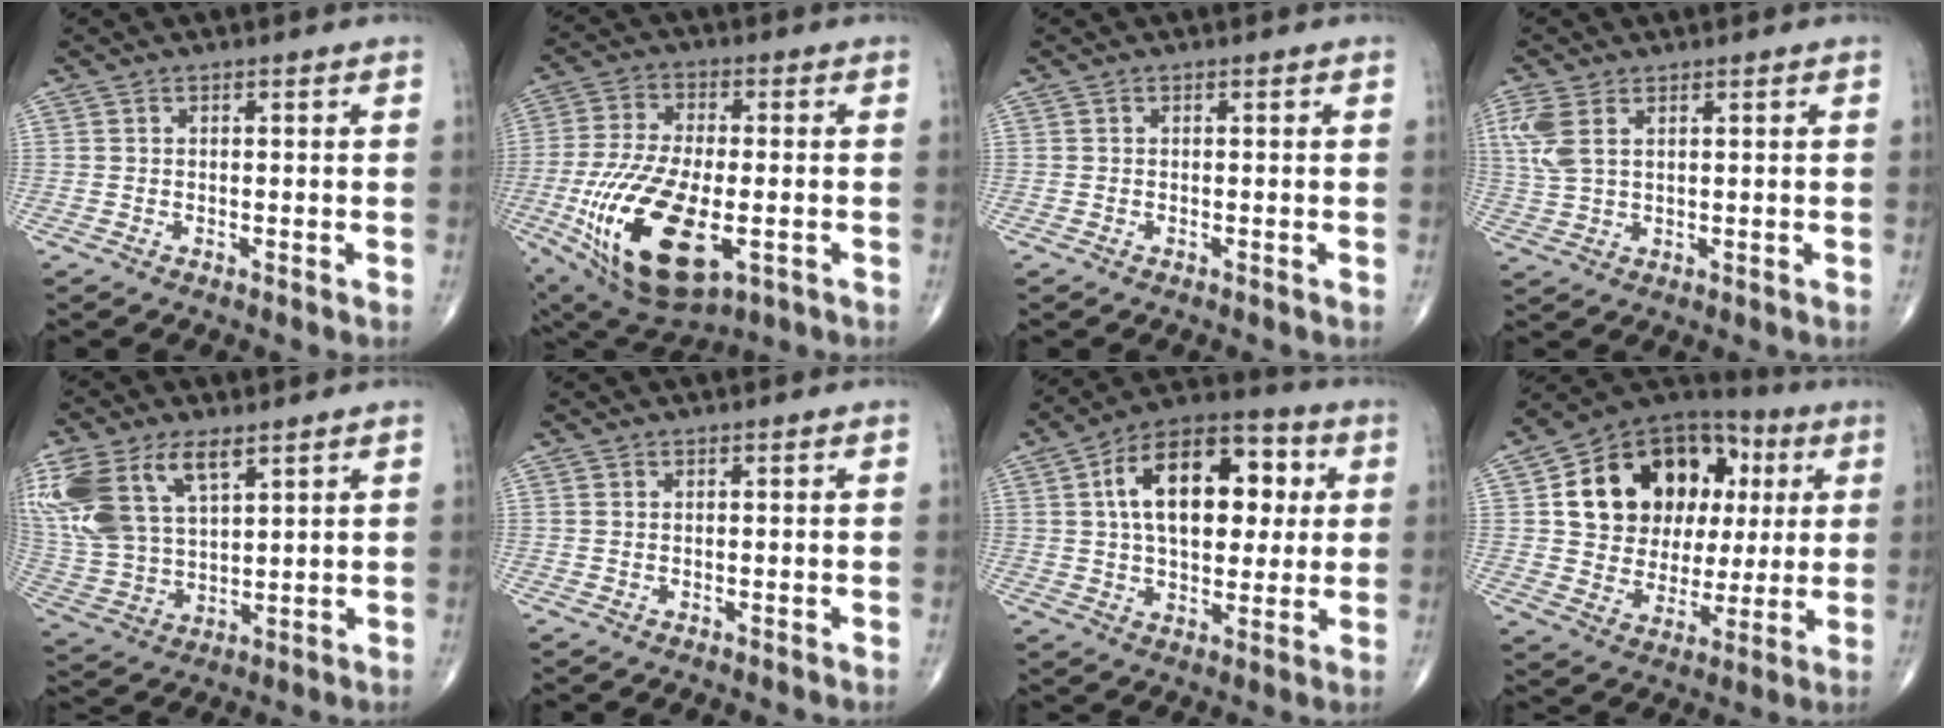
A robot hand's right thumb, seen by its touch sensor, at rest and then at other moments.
{"total": 21.6, "force": [-5.8, 10.1, 18.2], "torque": [-0.380, -0.013, -0.086]}
{"total": 0.0}
{"total": 6.1, "force": [2.3, 3.2, 4.7], "torque": [-0.127, 0.006, 0.057]}
{"total": 20.0, "force": [9.4, 10.9, 13.8], "torque": [-0.315, -0.005, 0.189]}
{"total": 0.0}
{"total": 20.1, "force": [4.4, 11.5, 16.0], "torque": [-0.219, 0.017, 0.064]}
{"total": 22.3, "force": [5.4, 16.6, 13.8], "torque": [-0.174, 0.023, 0.095]}